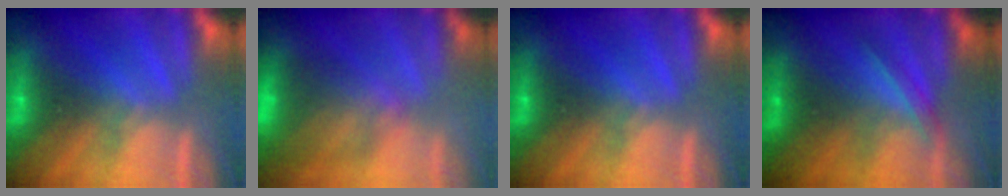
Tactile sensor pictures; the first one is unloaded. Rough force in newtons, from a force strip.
{"total": 7.7}
{"total": 0.0}
{"total": 1.9}